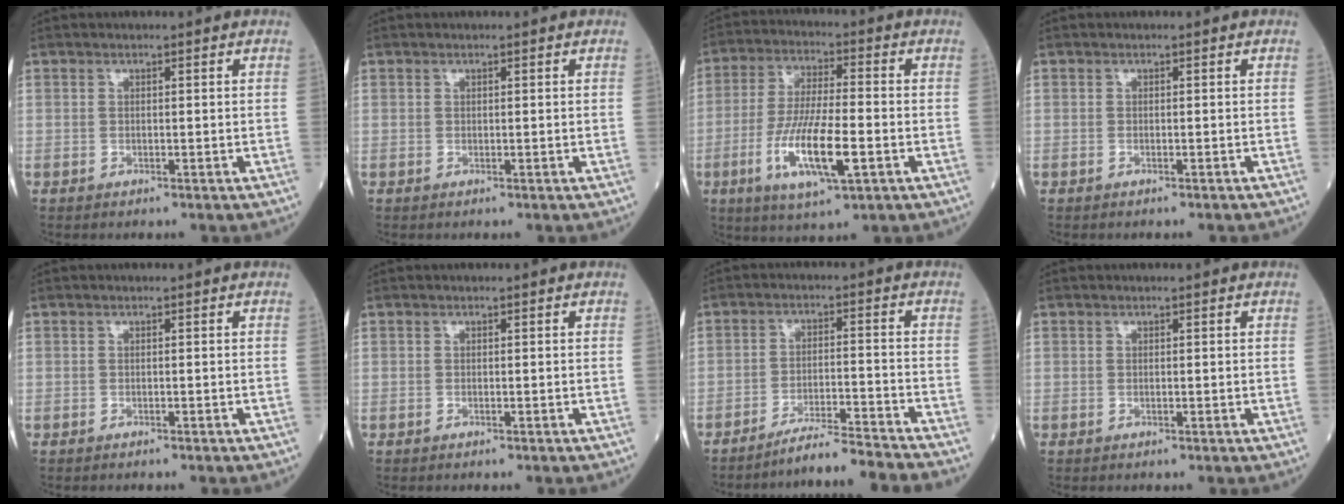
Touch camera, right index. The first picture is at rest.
{"total": 0.0}
{"total": 11.9, "force": [-3.9, 1.9, 11.1], "torque": [-0.220, -0.016, -0.070]}
{"total": 0.9, "force": [-0.9, 0.0, 0.3], "torque": [-0.001, 0.001, -0.013]}
{"total": 0.7, "force": [-0.6, 0.0, 0.3], "torque": [0.002, 0.001, -0.010]}
{"total": 0.0}
{"total": 8.4, "force": [-7.9, -2.3, 1.8], "torque": [-0.012, -0.005, -0.133]}
{"total": 0.0}